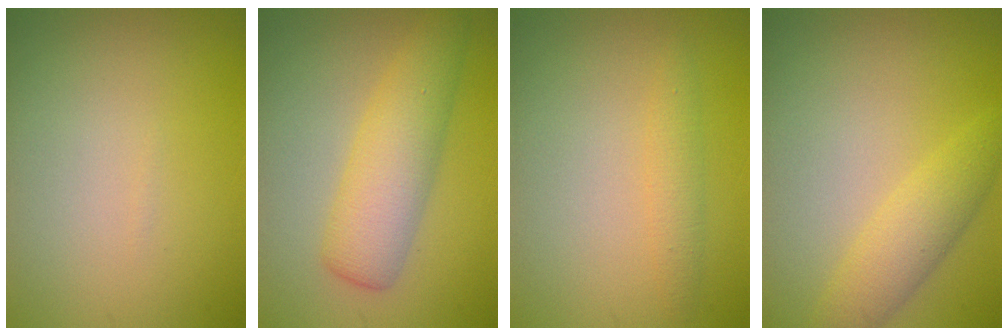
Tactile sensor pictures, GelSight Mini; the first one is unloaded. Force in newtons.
{"total": 5.0, "press": 5.0, "slide": 0.1}
{"total": 1.6, "press": 1.6, "slide": 0.1}
{"total": 3.3, "press": 3.3, "slide": 0.2}